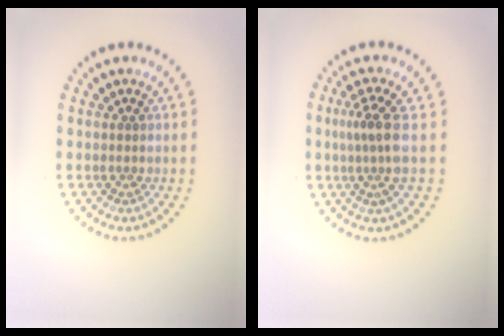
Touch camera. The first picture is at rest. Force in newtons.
{"total": 3.1, "press": 2.2, "slide": 2.1}